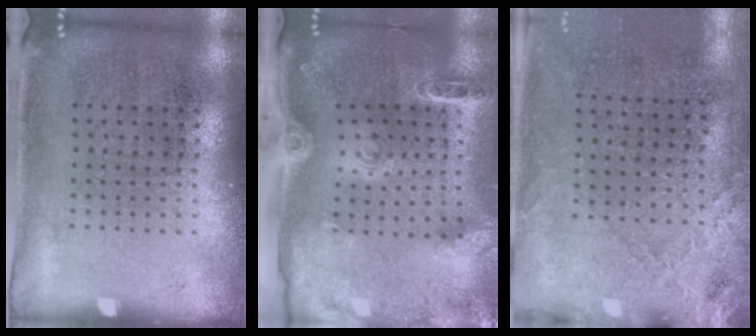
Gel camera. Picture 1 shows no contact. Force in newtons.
{"total": 2.0, "press": 1.8, "slide": 0.8}
{"total": 2.5, "press": 2.2, "slide": 1.2}